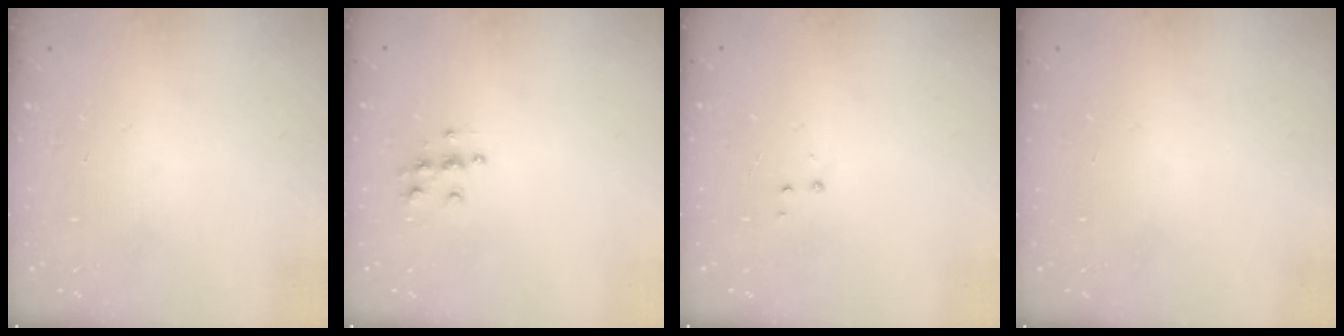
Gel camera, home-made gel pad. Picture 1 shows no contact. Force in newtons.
{"total": 6.4, "press": 6.4, "slide": 0.3}
{"total": 2.9, "press": 2.8, "slide": 0.4}
{"total": 0.0}